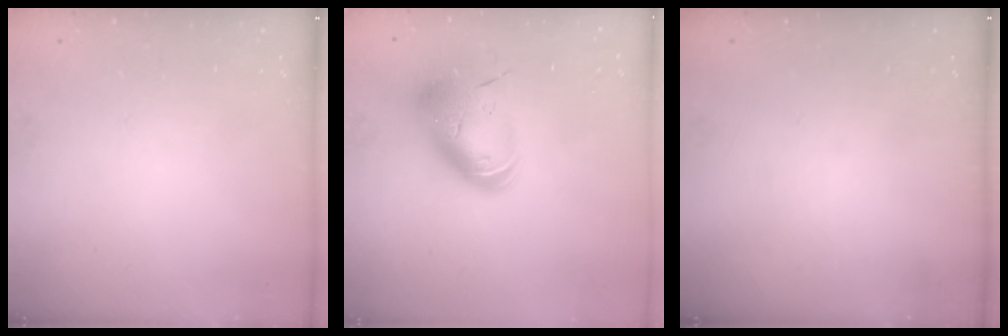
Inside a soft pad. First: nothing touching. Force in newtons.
{"total": 14.6, "press": 14.4, "slide": 2.3}
{"total": 0.0}